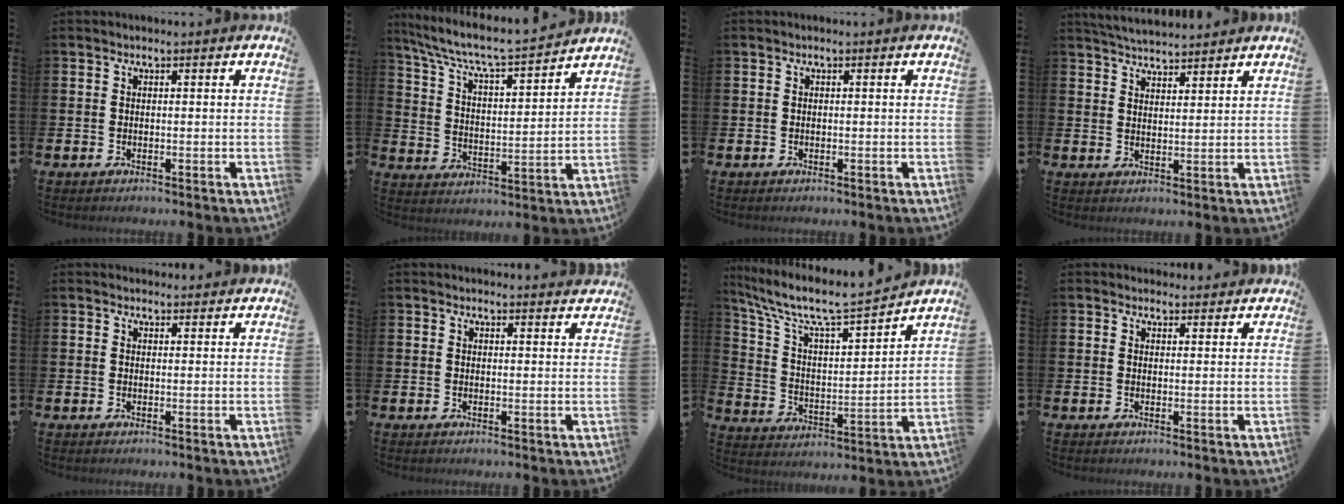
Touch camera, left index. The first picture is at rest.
{"total": 6.9, "force": [6.5, 0.5, 2.3], "torque": [-0.077, -0.054, 0.106]}
{"total": 0.0}
{"total": 4.4, "force": [4.4, 0.4, 0.3], "torque": [-0.025, -0.019, 0.081]}
{"total": 1.2, "force": [1.2, 0.4, 0.0], "torque": [0.008, -0.001, 0.020]}
{"total": 1.5, "force": [1.5, 0.1, -0.1], "torque": [0.009, -0.011, 0.026]}
{"total": 8.4, "force": [7.4, 1.4, 3.6], "torque": [-0.107, -0.055, 0.122]}
{"total": 1.8, "force": [1.7, 0.6, -0.1], "torque": [0.009, -0.005, 0.029]}